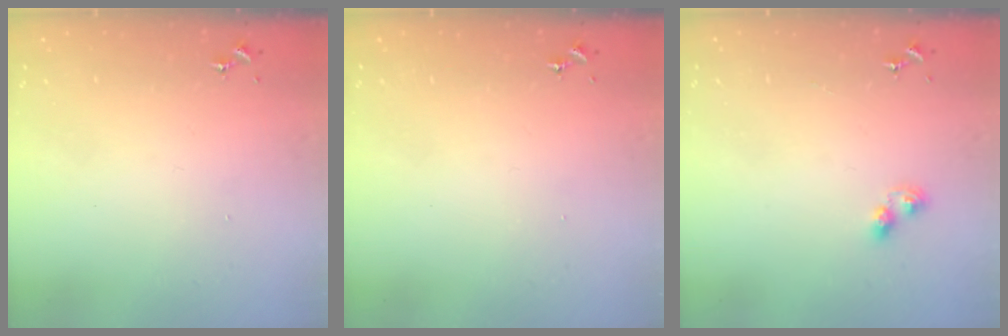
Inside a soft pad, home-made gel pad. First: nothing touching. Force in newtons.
{"total": 0.0}
{"total": 2.8, "press": 2.8, "slide": 0.5}